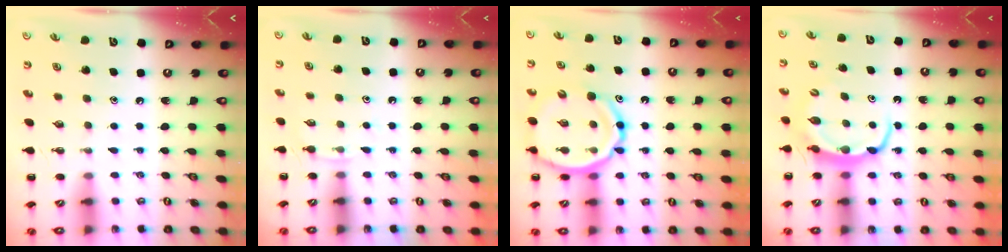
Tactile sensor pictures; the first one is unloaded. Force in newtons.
{"total": 4.4, "press": 4.2, "slide": 1.4}
{"total": 14.4, "press": 14.0, "slide": 3.5}
{"total": 6.2, "press": 6.2, "slide": 0.3}